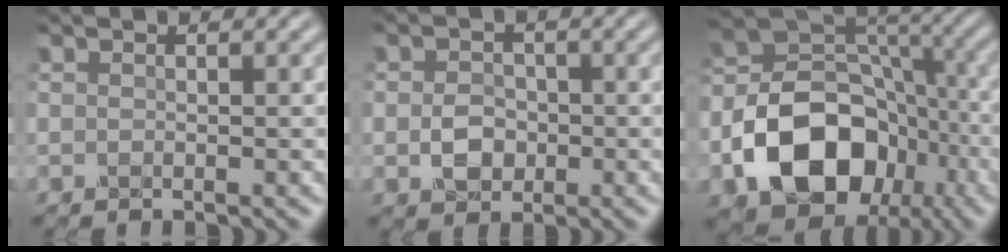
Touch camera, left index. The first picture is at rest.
{"total": 2.7, "force": [-0.7, 2.1, 1.5], "torque": [-0.031, -0.001, -0.018]}
{"total": 12.7, "force": [-5.1, 9.0, 7.4], "torque": [-0.135, -0.004, -0.089]}